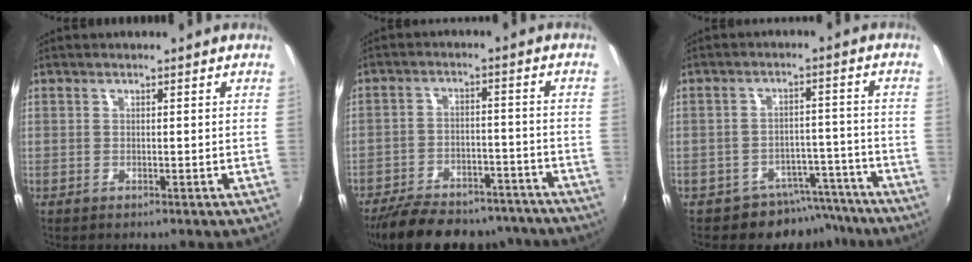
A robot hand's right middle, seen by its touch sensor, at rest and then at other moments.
{"total": 21.7, "force": [-18.2, 8.0, 8.8], "torque": [-0.180, 0.006, -0.244]}
{"total": 8.0, "force": [-6.6, 4.2, 1.2], "torque": [-0.012, 0.030, -0.078]}